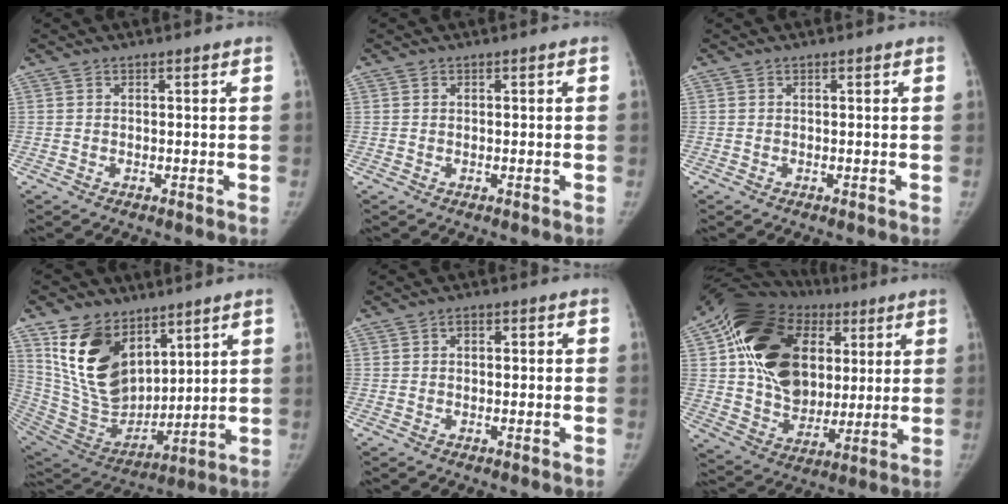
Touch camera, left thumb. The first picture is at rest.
{"total": 0.0}
{"total": 0.0}
{"total": 19.9, "force": [9.6, 12.5, 12.1], "torque": [-0.185, -0.053, 0.198]}
{"total": 2.1, "force": [0.0, 1.4, 1.5], "torque": [-0.013, 0.005, -0.006]}
{"total": 26.5, "force": [6.4, 19.5, 16.8], "torque": [-0.276, 0.008, 0.112]}